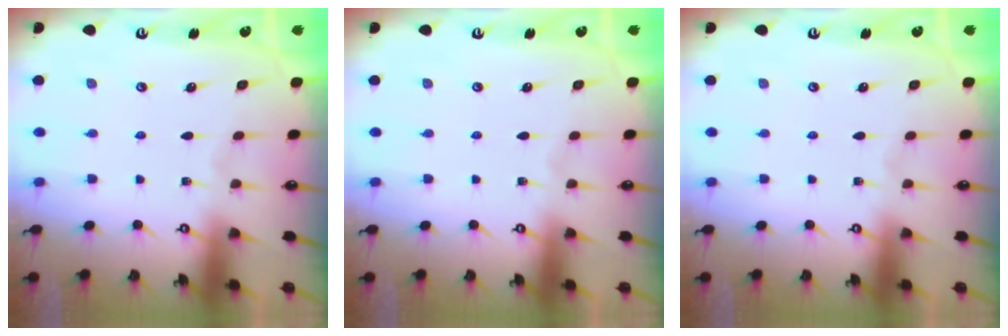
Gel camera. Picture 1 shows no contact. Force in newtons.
{"total": 0.0}
{"total": 0.0}